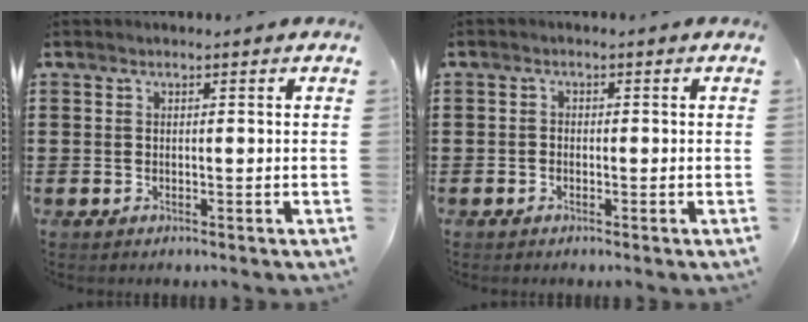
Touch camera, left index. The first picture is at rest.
{"total": 1.1, "force": [-0.9, 0.6, 0.2], "torque": [-0.007, 0.001, -0.018]}